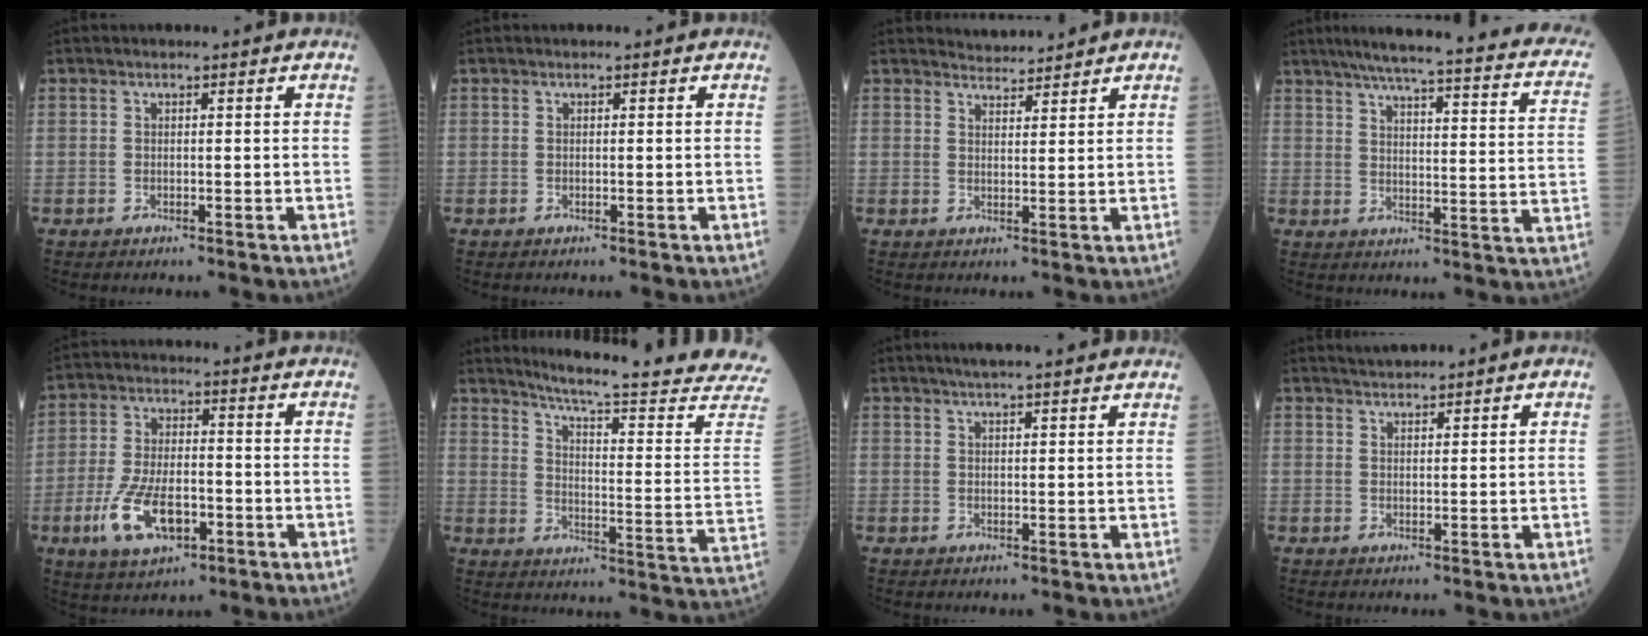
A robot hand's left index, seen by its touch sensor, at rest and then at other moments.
{"total": 0.0}
{"total": 2.8, "force": [2.7, 0.0, -0.3], "torque": [-0.004, 0.006, 0.051]}
{"total": 25.6, "force": [21.0, 2.4, 14.4], "torque": [-0.197, -0.019, 0.242]}
{"total": 10.3, "force": [-4.1, 4.7, 8.2], "torque": [-0.174, -0.003, -0.070]}
{"total": 23.5, "force": [21.6, -1.0, 9.3], "torque": [-0.138, -0.116, 0.262]}
{"total": 7.7, "force": [6.5, 0.3, 4.1], "torque": [-0.056, 0.029, 0.082]}
{"total": 2.0, "force": [1.9, -0.2, 0.6], "torque": [-0.013, 0.013, 0.038]}